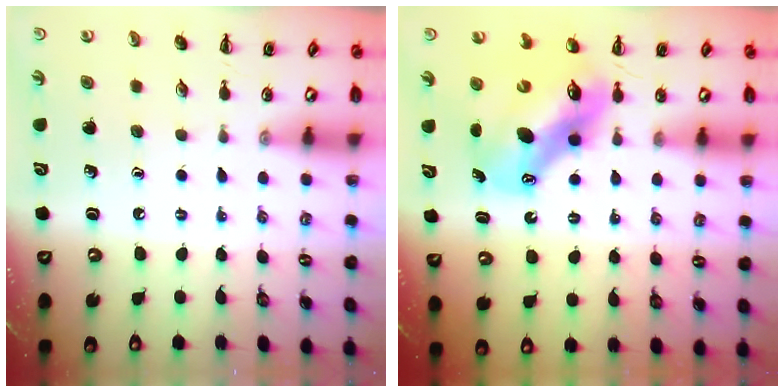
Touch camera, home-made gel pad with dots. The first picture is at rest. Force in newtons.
{"total": 11.3, "press": 10.9, "slide": 3.1}